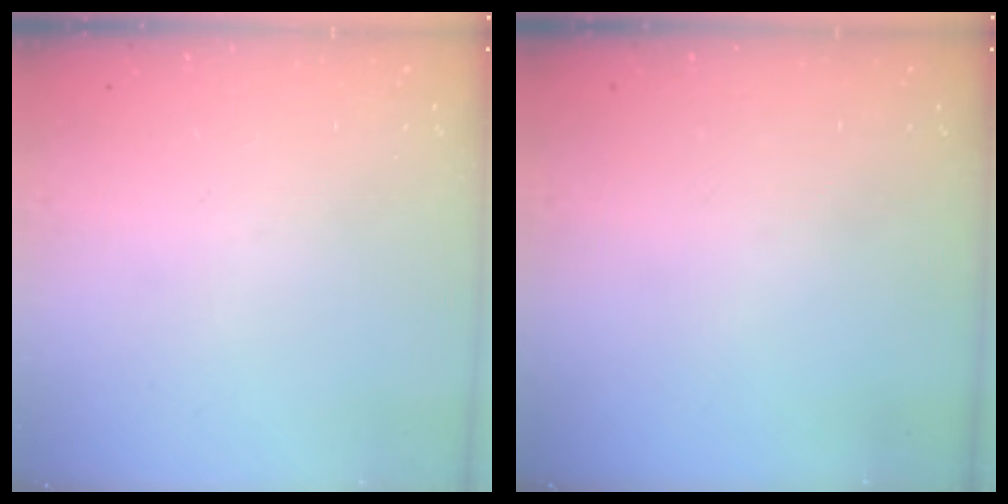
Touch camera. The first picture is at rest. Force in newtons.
{"total": 0.0}